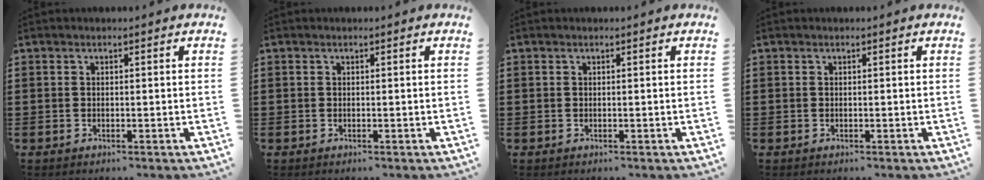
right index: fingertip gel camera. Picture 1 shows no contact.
{"total": 0.0}
{"total": 0.0}
{"total": 0.0}